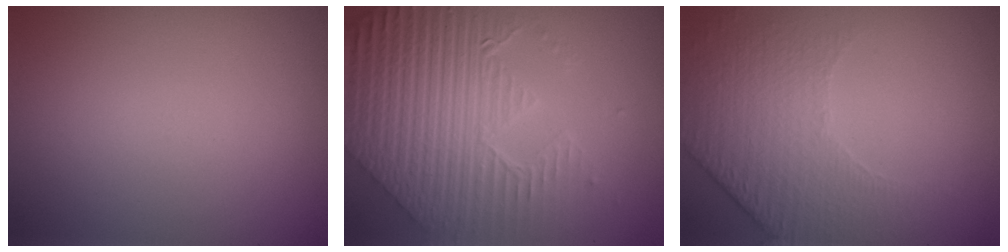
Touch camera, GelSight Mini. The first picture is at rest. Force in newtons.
{"total": 9.4, "press": 6.5, "slide": 6.8}
{"total": 4.8, "press": 3.4, "slide": 3.3}